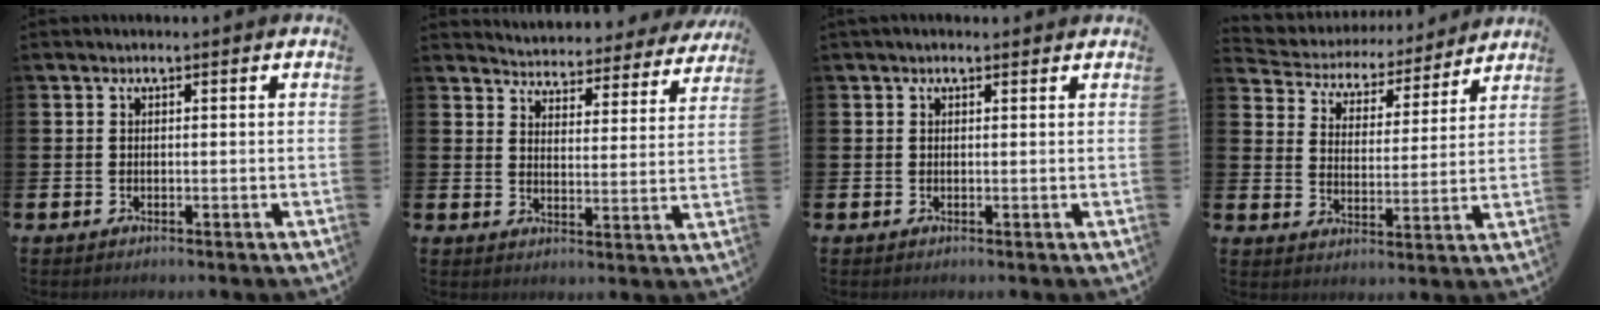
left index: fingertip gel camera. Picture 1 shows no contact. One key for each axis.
{"total": 4.2, "fx": 4.2, "fy": 0.5, "fz": -0.1, "tx": -0.014, "ty": -0.040, "tz": 0.067}
{"total": 0.7, "fx": 0.5, "fy": 0.3, "fz": 0.4, "tx": -0.005, "ty": 0.003, "tz": 0.008}
{"total": 5.0, "fx": 4.6, "fy": 1.9, "fz": 0.2, "tx": -0.029, "ty": -0.042, "tz": 0.073}